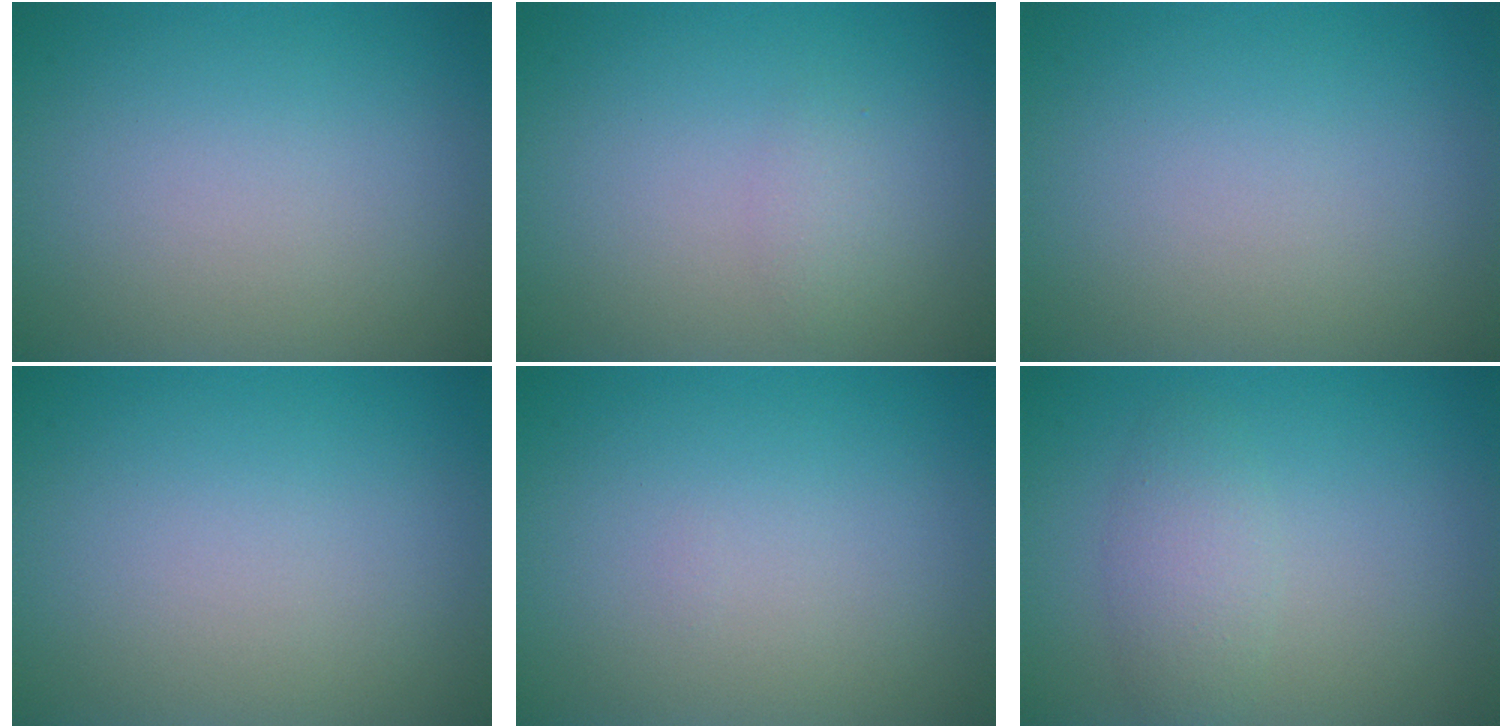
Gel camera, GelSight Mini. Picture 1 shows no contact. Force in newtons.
{"total": 1.0, "press": 1.0, "slide": 0.2}
{"total": 0.0}
{"total": 0.0}
{"total": 0.0}
{"total": 2.4, "press": 2.4, "slide": 0.0}